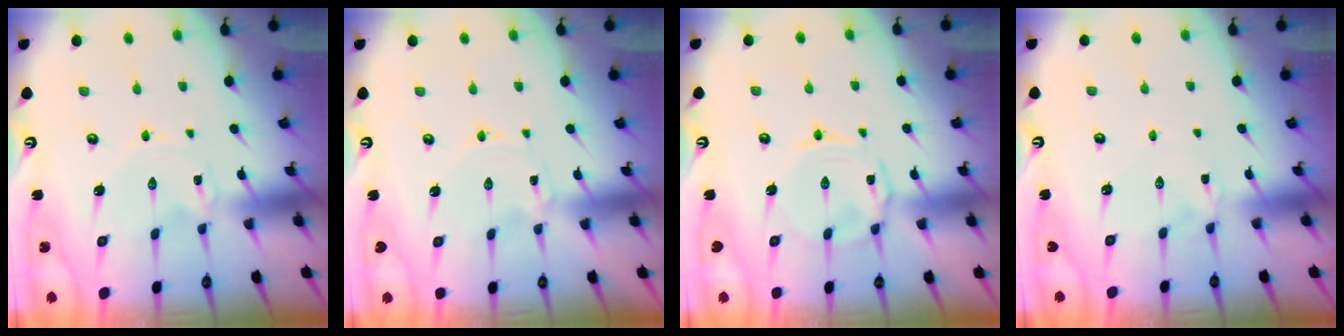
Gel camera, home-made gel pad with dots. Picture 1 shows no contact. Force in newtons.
{"total": 0.0}
{"total": 4.0, "press": 3.9, "slide": 0.4}
{"total": 1.8, "press": 1.8, "slide": 0.3}